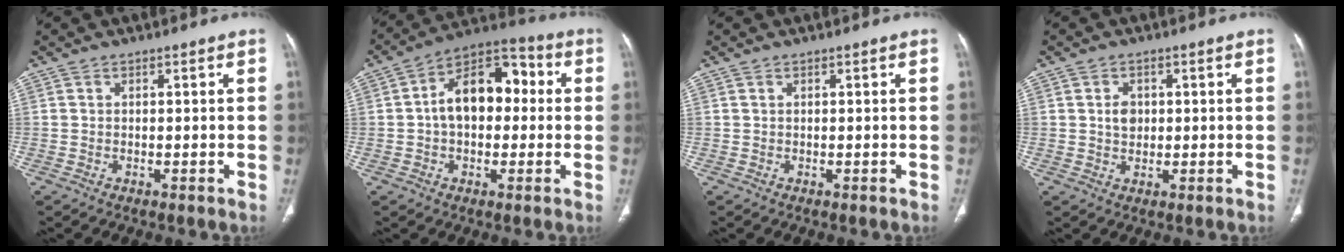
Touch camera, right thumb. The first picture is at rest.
{"total": 13.8, "force": [0.9, 8.9, 10.6], "torque": [-0.138, 0.041, 0.001]}
{"total": 0.0}
{"total": 2.8, "force": [0.4, 2.2, 1.7], "torque": [-0.016, 0.001, 0.007]}